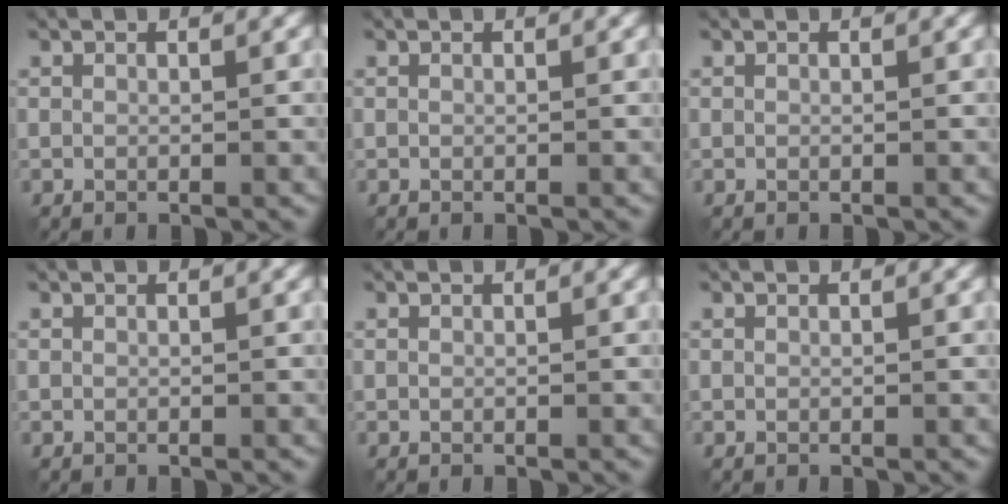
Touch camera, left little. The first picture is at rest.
{"total": 0.0}
{"total": 0.0}
{"total": 0.0}
{"total": 0.0}
{"total": 0.0}